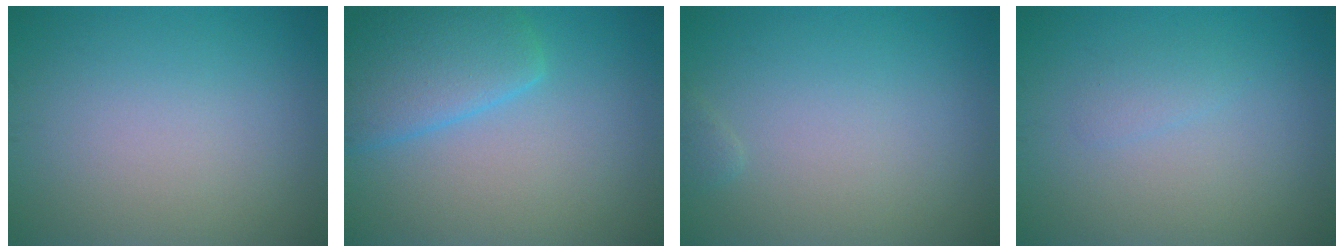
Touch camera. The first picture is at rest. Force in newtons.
{"total": 5.3, "press": 5.3, "slide": 0.2}
{"total": 0.6, "press": 0.6, "slide": 0.1}
{"total": 1.0, "press": 1.0, "slide": 0.1}